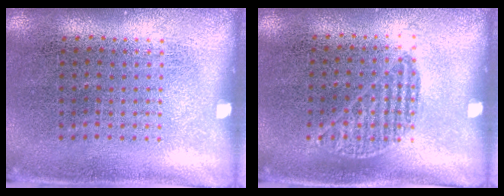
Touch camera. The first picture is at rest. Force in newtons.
{"total": 1.0, "press": 0.7, "slide": 0.7}